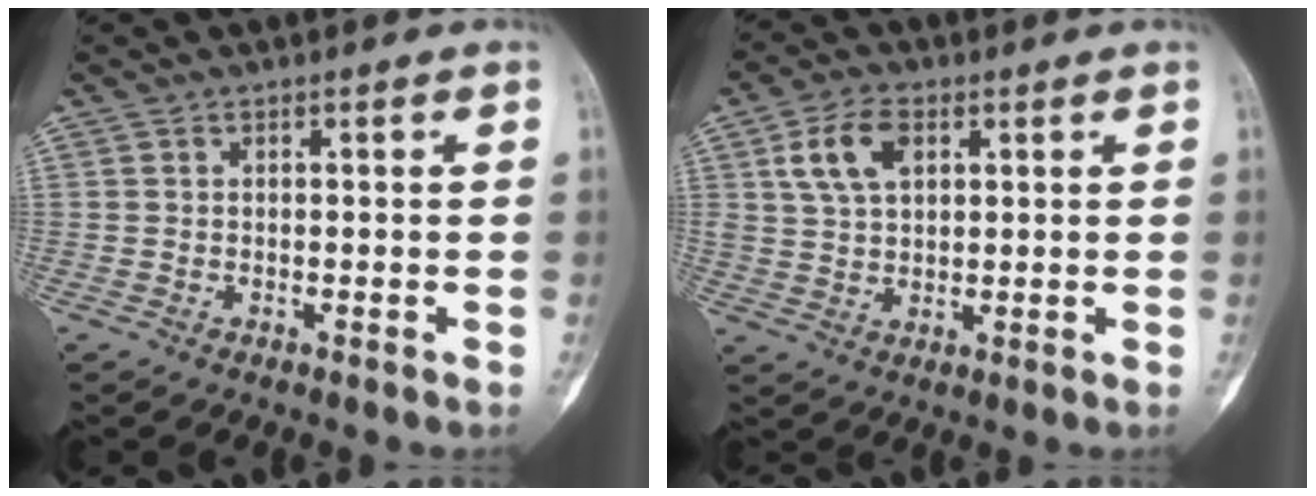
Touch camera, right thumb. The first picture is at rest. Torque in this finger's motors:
{"motor_torque": [-0.41, 0.78, 0.04, 0.03, 0.07]}